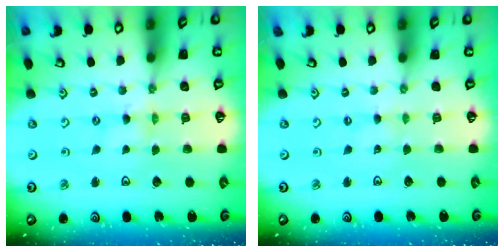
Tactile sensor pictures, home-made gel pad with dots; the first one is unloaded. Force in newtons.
{"total": 0.5, "press": 0.5, "slide": 0.1}